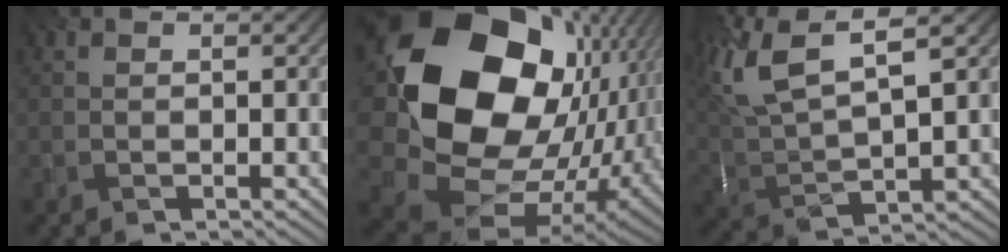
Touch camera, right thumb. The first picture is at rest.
{"total": 20.8, "force": [3.9, 16.0, 12.8], "torque": [-0.299, -0.023, 0.105]}
{"total": 13.5, "force": [7.0, 5.1, 10.4], "torque": [-0.255, 0.031, 0.122]}